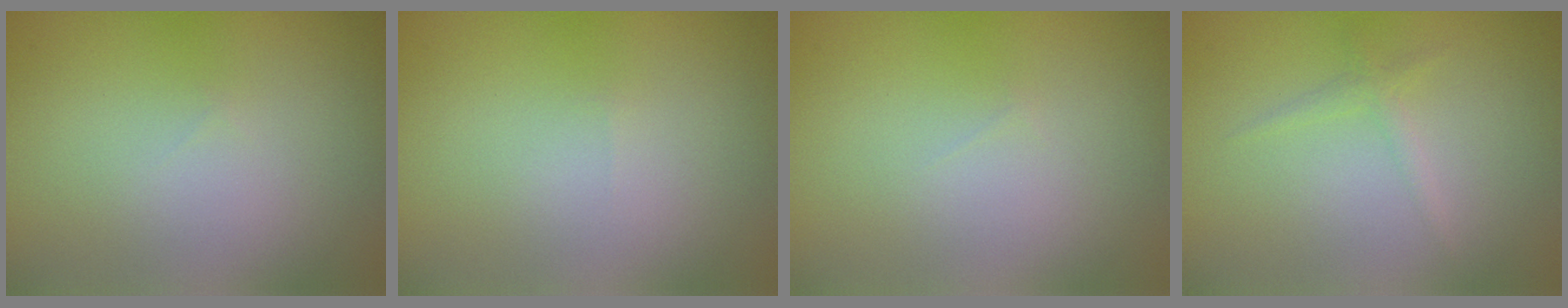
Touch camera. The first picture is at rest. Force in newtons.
{"total": 0.0}
{"total": 0.0}
{"total": 1.1, "press": 1.1, "slide": 0.1}